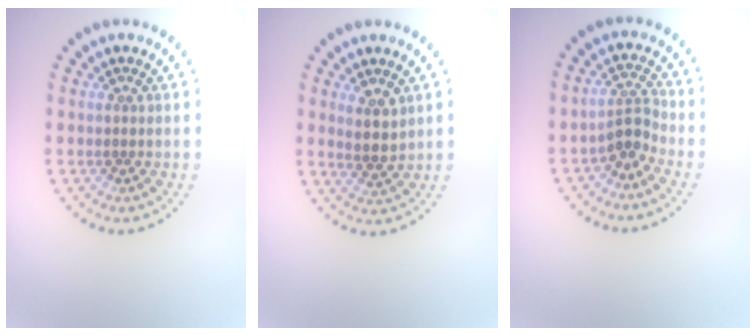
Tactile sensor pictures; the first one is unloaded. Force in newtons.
{"total": 2.6, "press": 2.2, "slide": 1.3}
{"total": 2.4, "press": 1.7, "slide": 1.6}